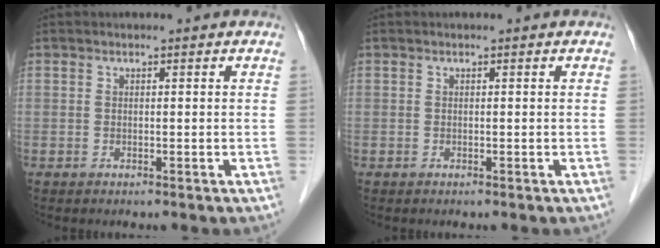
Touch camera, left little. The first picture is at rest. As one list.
[{"total": 0.0}]